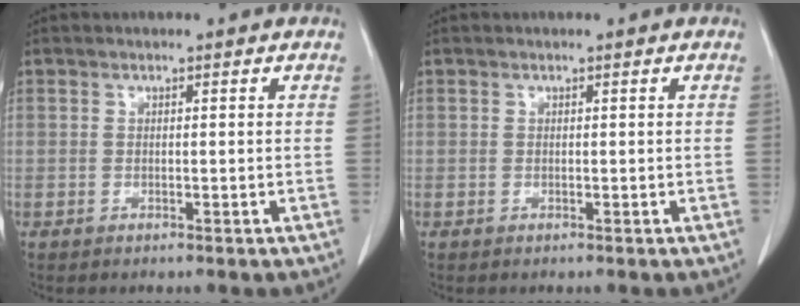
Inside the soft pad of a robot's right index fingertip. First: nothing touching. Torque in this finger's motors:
{"motor_torque": [0.00, 0.00, 0.00, 0.00]}